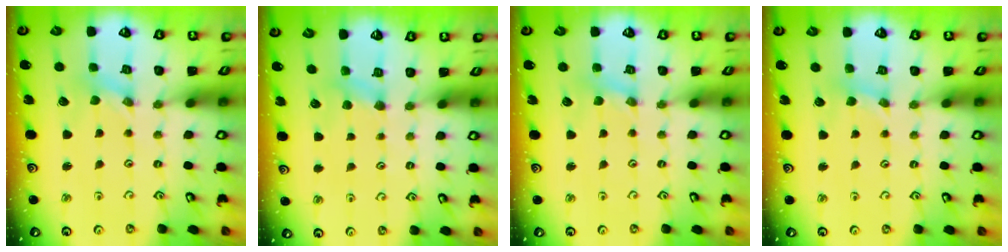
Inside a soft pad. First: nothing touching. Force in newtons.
{"total": 4.2, "press": 4.2, "slide": 0.5}
{"total": 0.6, "press": 0.6, "slide": 0.1}
{"total": 2.8, "press": 2.8, "slide": 0.5}